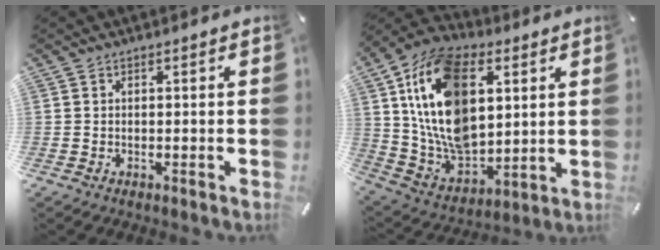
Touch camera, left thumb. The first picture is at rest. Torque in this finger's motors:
{"motor_torque": [1.37, 1.43, 1.80, 0.81, 0.43]}